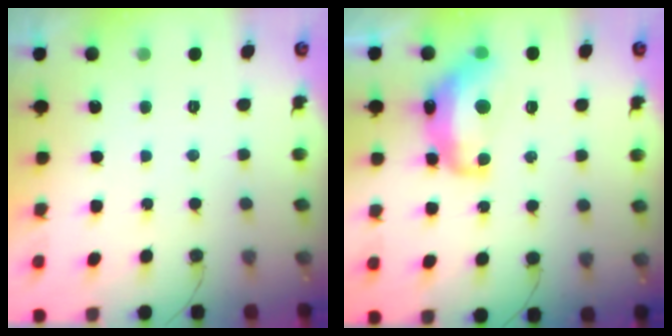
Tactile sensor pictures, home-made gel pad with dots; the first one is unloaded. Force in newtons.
{"total": 13.4, "press": 13.4, "slide": 1.0}